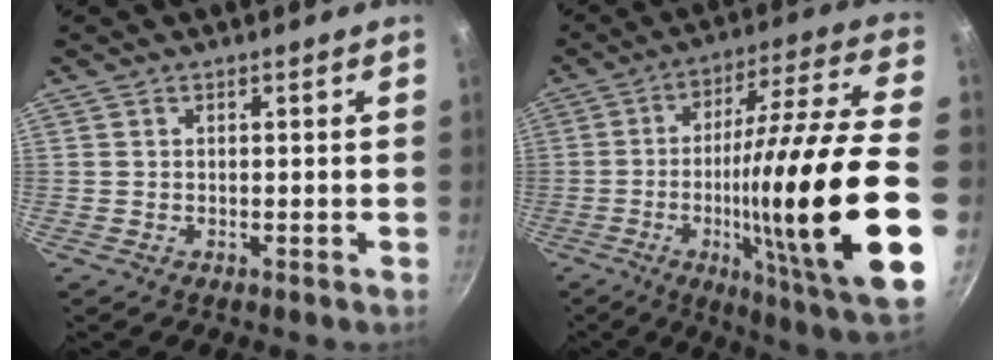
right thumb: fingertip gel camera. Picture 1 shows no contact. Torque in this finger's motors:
{"motor_torque": [1.16, 3.85, 2.18, -0.08, 0.69]}